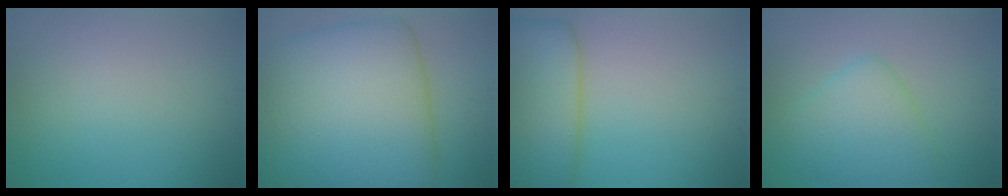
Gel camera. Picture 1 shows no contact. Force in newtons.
{"total": 14.3, "press": 14.3, "slide": 0.4}
{"total": 9.5, "press": 9.5, "slide": 0.3}
{"total": 4.5, "press": 4.5, "slide": 0.2}